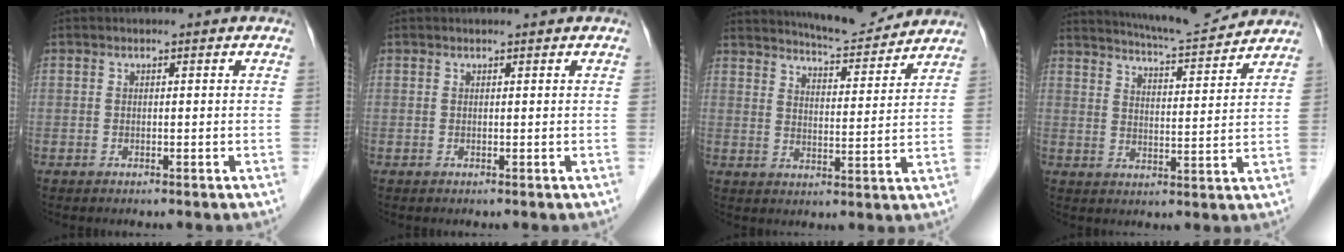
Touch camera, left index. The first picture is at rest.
{"total": 0.6, "force": [0.6, 0.0, 0.2], "torque": [-0.007, 0.003, 0.009]}
{"total": 11.1, "force": [10.6, 1.0, 3.2], "torque": [-0.053, 0.000, 0.151]}
{"total": 12.1, "force": [11.5, 0.3, 3.7], "torque": [-0.067, 0.004, 0.165]}